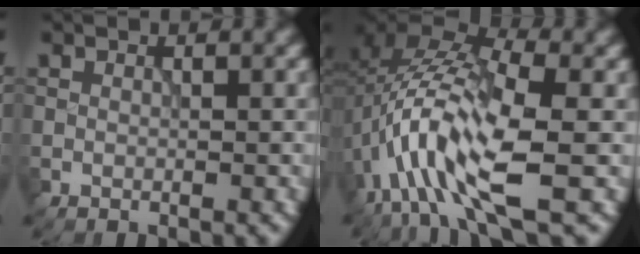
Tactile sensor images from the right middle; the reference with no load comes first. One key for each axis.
{"total": 10.1, "fx": -2.4, "fy": 3.8, "fz": 9.0, "tx": -0.175, "ty": 0.010, "tz": -0.054}